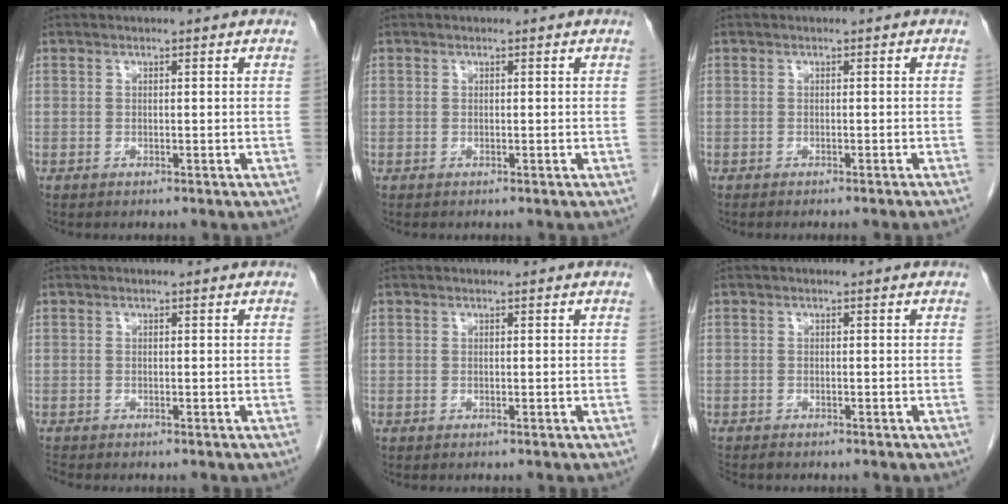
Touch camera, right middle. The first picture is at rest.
{"total": 0.0}
{"total": 2.5, "force": [-2.2, -0.5, 1.1], "torque": [-0.011, 0.006, -0.028]}
{"total": 0.6, "force": [-0.5, -0.2, -0.1], "torque": [-0.006, -0.007, -0.011]}
{"total": 0.0}
{"total": 1.8, "force": [-1.6, 0.5, 0.5], "torque": [-0.011, -0.004, -0.024]}